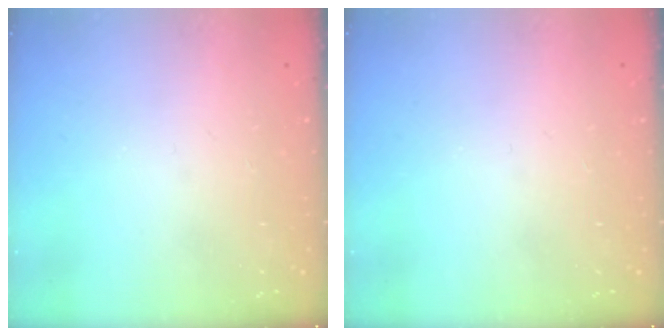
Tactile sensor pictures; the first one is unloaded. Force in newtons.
{"total": 0.0}